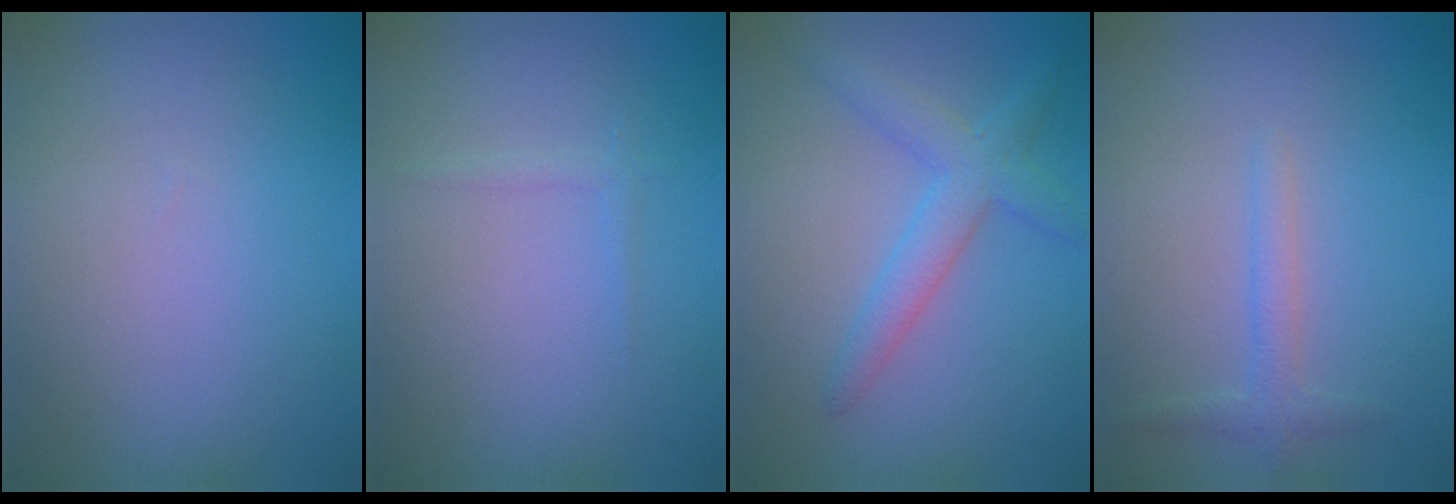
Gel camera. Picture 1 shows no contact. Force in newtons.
{"total": 0.8, "press": 0.8, "slide": 0.1}
{"total": 3.5, "press": 3.5, "slide": 0.2}
{"total": 1.6, "press": 1.6, "slide": 0.1}